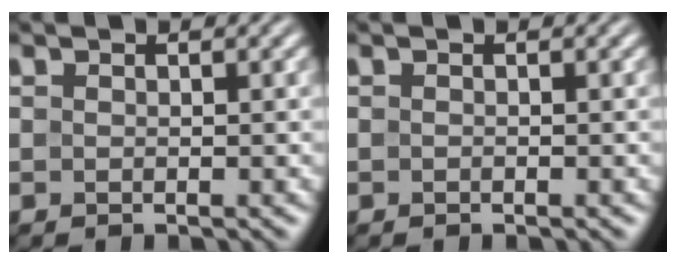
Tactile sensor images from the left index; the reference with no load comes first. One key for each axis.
{"total": 0.0}